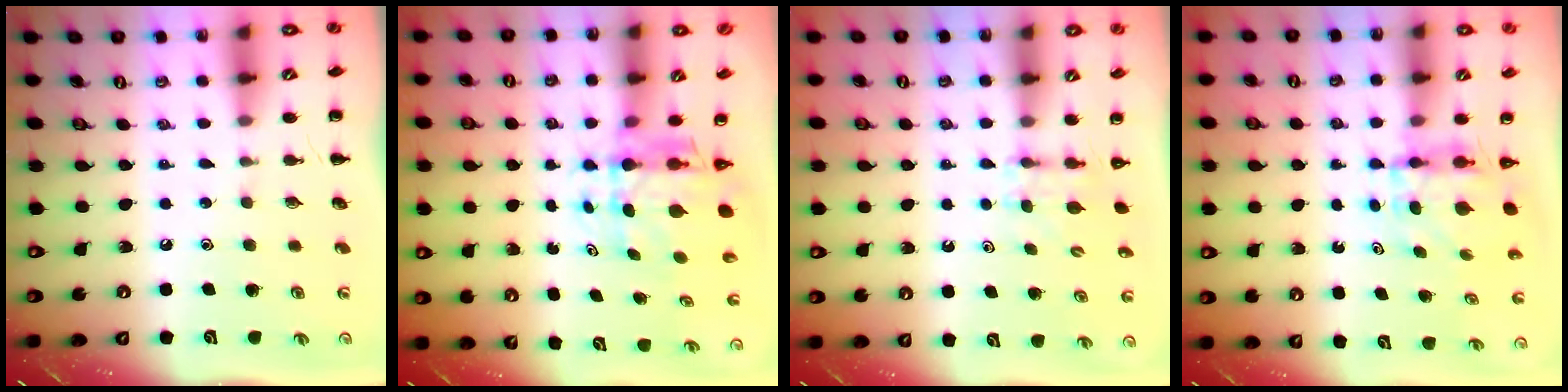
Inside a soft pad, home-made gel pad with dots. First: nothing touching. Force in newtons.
{"total": 6.7, "press": 6.5, "slide": 1.9}
{"total": 3.4, "press": 3.1, "slide": 1.4}
{"total": 3.9, "press": 3.9, "slide": 0.3}